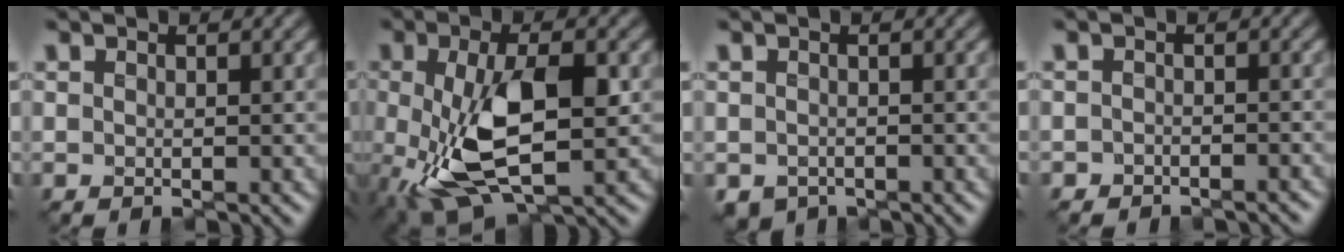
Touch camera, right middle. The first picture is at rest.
{"total": 9.0, "force": [-1.6, 4.2, 7.8], "torque": [-0.168, -0.019, -0.020]}
{"total": 1.0, "force": [-0.6, 0.7, 0.3], "torque": [-0.005, -0.002, -0.013]}
{"total": 0.9, "force": [-0.9, 0.2, -0.1], "torque": [0.004, -0.001, -0.018]}